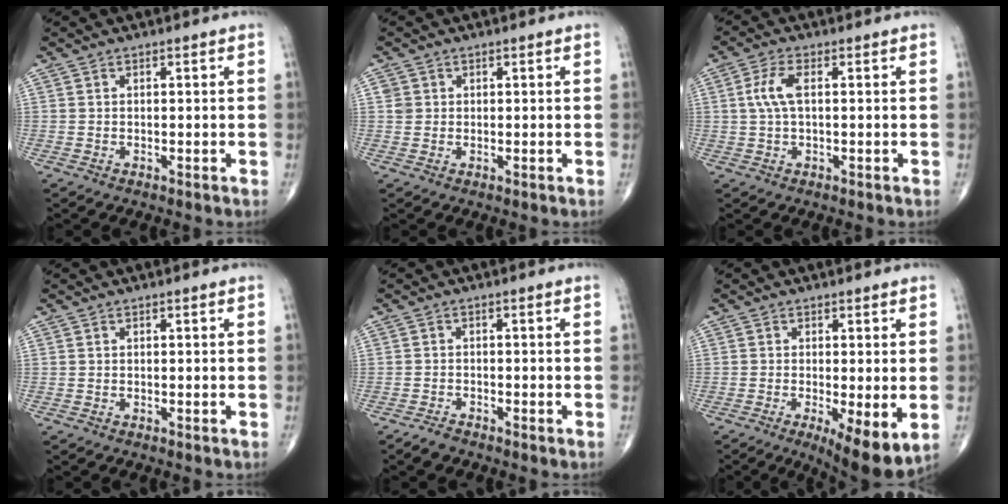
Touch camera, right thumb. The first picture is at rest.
{"total": 1.7, "force": [0.4, 1.6, 0.4], "torque": [0.002, 0.000, 0.007]}
{"total": 4.6, "force": [0.6, 1.9, 4.2], "torque": [-0.105, 0.009, 0.010]}
{"total": 0.0}
{"total": 1.8, "force": [-1.6, 0.6, 0.5], "torque": [-0.016, 0.002, -0.030]}
{"total": 9.0, "force": [-2.4, 2.6, 8.3], "torque": [-0.125, -0.023, -0.034]}